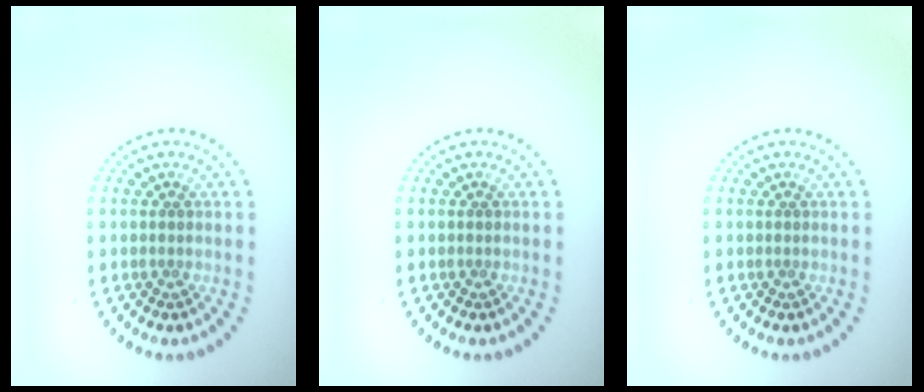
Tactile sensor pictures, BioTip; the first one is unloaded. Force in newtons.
{"total": 0.0}
{"total": 0.0}